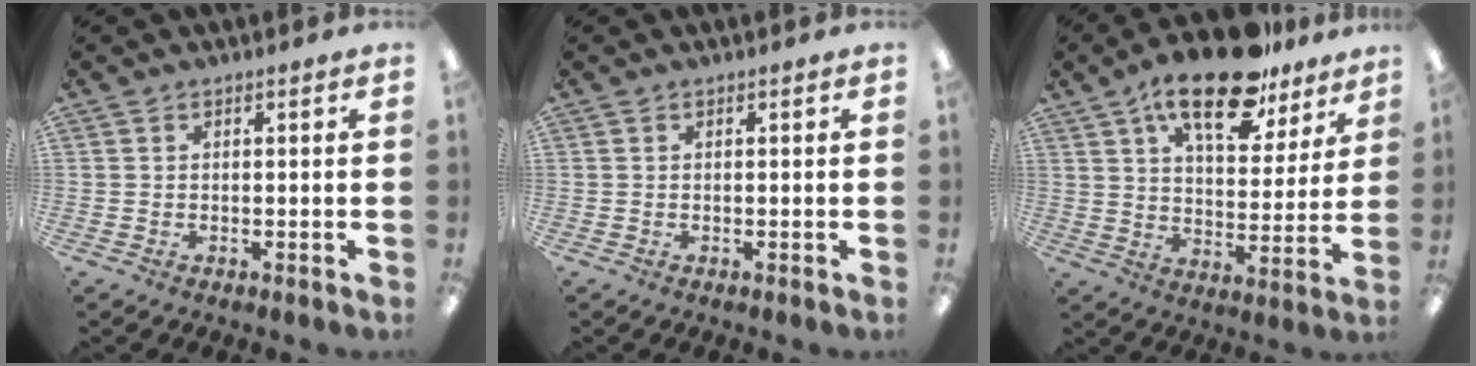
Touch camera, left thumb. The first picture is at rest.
{"total": 0.0}
{"total": 18.3, "force": [12.7, 7.4, 11.0], "torque": [-0.176, -0.062, 0.212]}